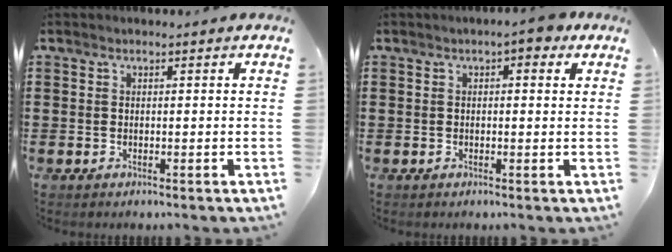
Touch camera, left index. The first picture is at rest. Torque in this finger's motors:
{"motor_torque": [1.16, 0.76, 0.13, 0.06]}